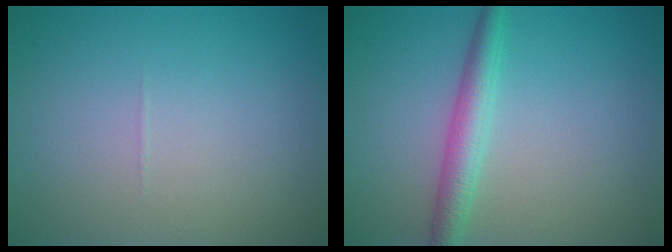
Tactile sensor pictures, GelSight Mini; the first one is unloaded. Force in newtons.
{"total": 3.0, "press": 3.0, "slide": 0.1}